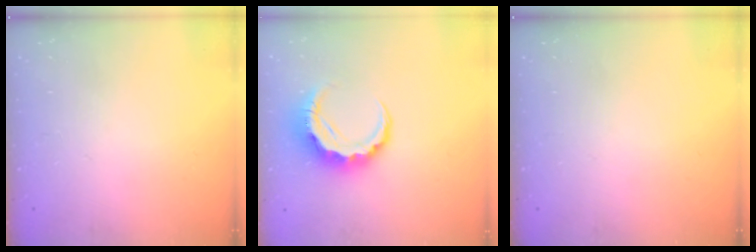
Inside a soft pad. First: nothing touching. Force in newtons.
{"total": 8.4, "press": 8.3, "slide": 1.4}
{"total": 0.0}